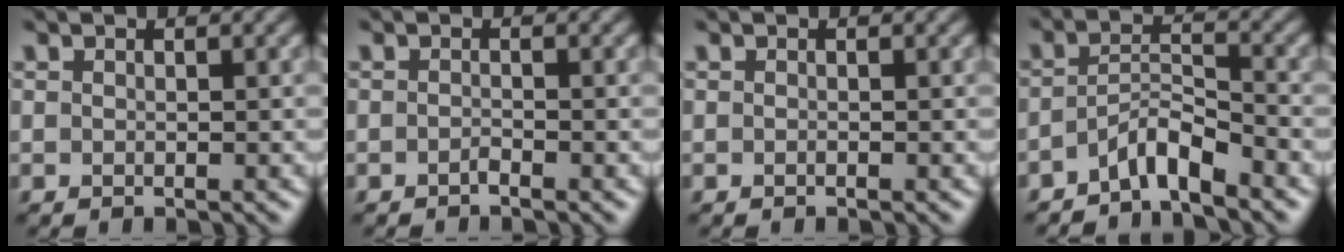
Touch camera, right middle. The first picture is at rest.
{"total": 0.6, "force": [-0.5, 0.1, 0.3], "torque": [-0.006, 0.003, -0.010]}
{"total": 0.0}
{"total": 3.4, "force": [-2.7, 0.6, 2.0], "torque": [-0.032, 0.012, -0.056]}